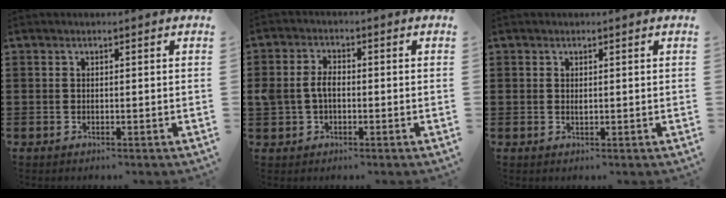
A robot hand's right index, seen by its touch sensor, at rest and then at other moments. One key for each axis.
{"total": 3.8, "fx": -0.3, "fy": 2.6, "fz": 2.7, "tx": -0.077, "ty": -0.001, "tz": -0.014}
{"total": 0.5, "fx": 0.2, "fy": 0.4, "fz": 0.3, "tx": -0.007, "ty": 0.001, "tz": 0.004}